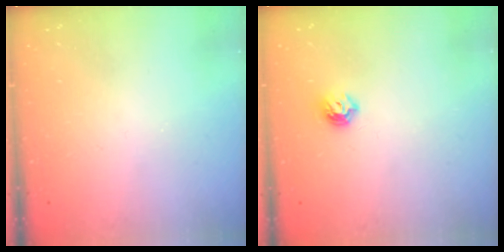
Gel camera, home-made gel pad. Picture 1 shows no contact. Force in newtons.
{"total": 6.6, "press": 6.6, "slide": 1.0}